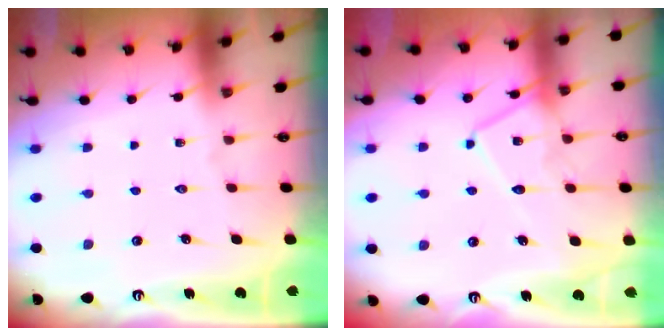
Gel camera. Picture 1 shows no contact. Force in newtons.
{"total": 13.5, "press": 13.5, "slide": 1.0}